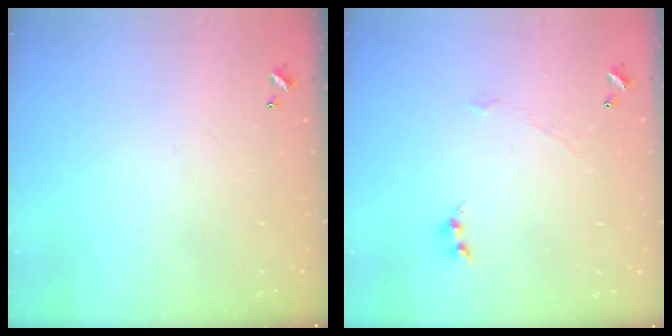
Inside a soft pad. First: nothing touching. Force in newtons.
{"total": 1.9, "press": 1.8, "slide": 0.4}